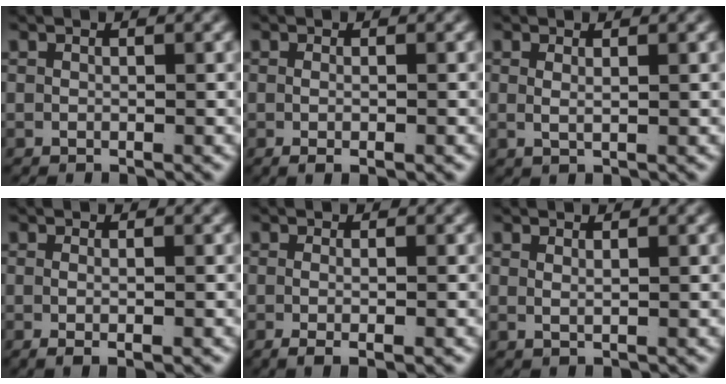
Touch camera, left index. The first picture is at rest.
{"total": 1.5, "force": [-0.9, -0.3, 1.2], "torque": [-0.023, -0.008, -0.008]}
{"total": 1.1, "force": [0.5, -0.4, 0.9], "torque": [-0.024, -0.013, 0.019]}
{"total": 1.5, "force": [-0.6, -0.4, 1.3], "torque": [-0.025, -0.011, -0.001]}
{"total": 2.2, "force": [-1.1, -0.1, 1.9], "torque": [-0.037, -0.014, -0.009]}
{"total": 1.1, "force": [0.8, -0.6, 0.4], "torque": [-0.009, -0.007, 0.024]}